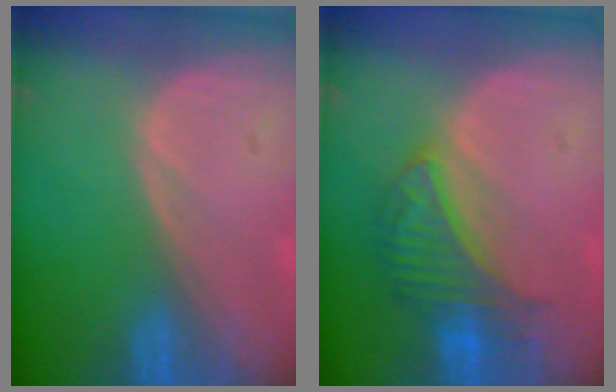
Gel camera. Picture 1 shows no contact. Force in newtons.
{"total": 6.6, "press": 6.2, "slide": 2.2}